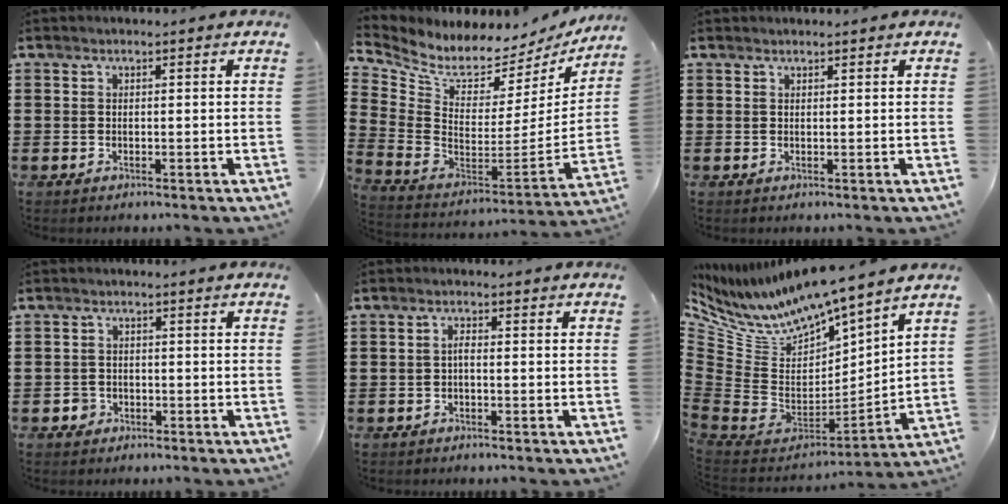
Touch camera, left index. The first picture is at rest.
{"total": 5.4, "force": [5.0, 1.5, 1.4], "torque": [-0.064, -0.058, 0.083]}
{"total": 0.5, "force": [0.5, 0.0, 0.0], "torque": [-0.003, 0.000, 0.011]}
{"total": 1.7, "force": [-1.1, 1.3, 0.1], "torque": [-0.008, 0.000, -0.026]}
{"total": 1.2, "force": [-0.5, 0.4, 1.0], "torque": [-0.022, 0.002, -0.010]}
{"total": 8.8, "force": [8.0, 2.5, 2.6], "torque": [-0.096, -0.075, 0.142]}